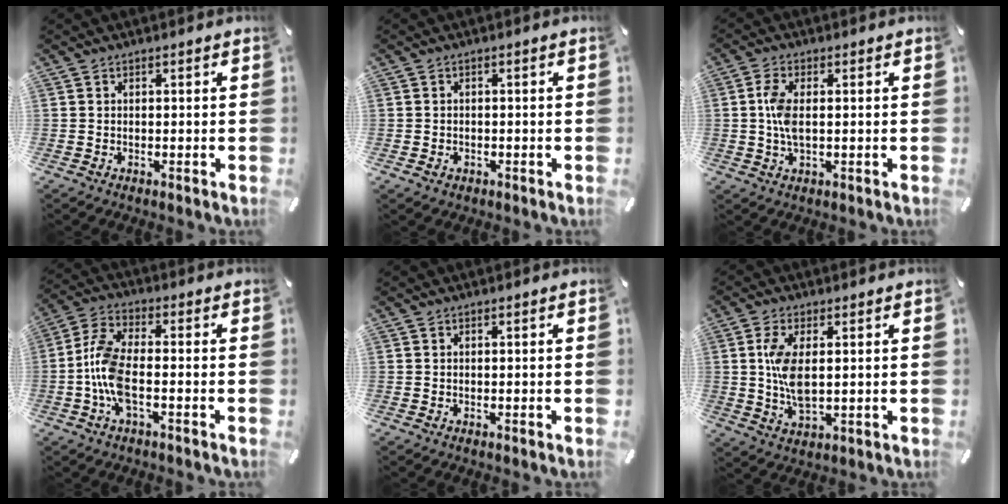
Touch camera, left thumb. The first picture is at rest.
{"total": 1.3, "force": [-0.5, 1.1, 0.4], "torque": [-0.010, 0.003, -0.012]}
{"total": 5.6, "force": [0.3, 2.4, 5.1], "torque": [-0.119, -0.002, 0.000]}
{"total": 9.1, "force": [-2.2, 3.9, 7.9], "torque": [-0.176, -0.006, -0.041]}
{"total": 0.0}
{"total": 8.0, "force": [1.0, 3.7, 7.0], "torque": [-0.154, -0.006, 0.012]}